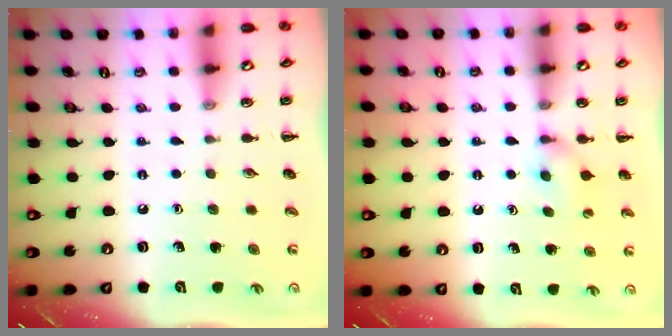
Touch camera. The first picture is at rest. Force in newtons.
{"total": 5.5, "press": 5.3, "slide": 1.3}